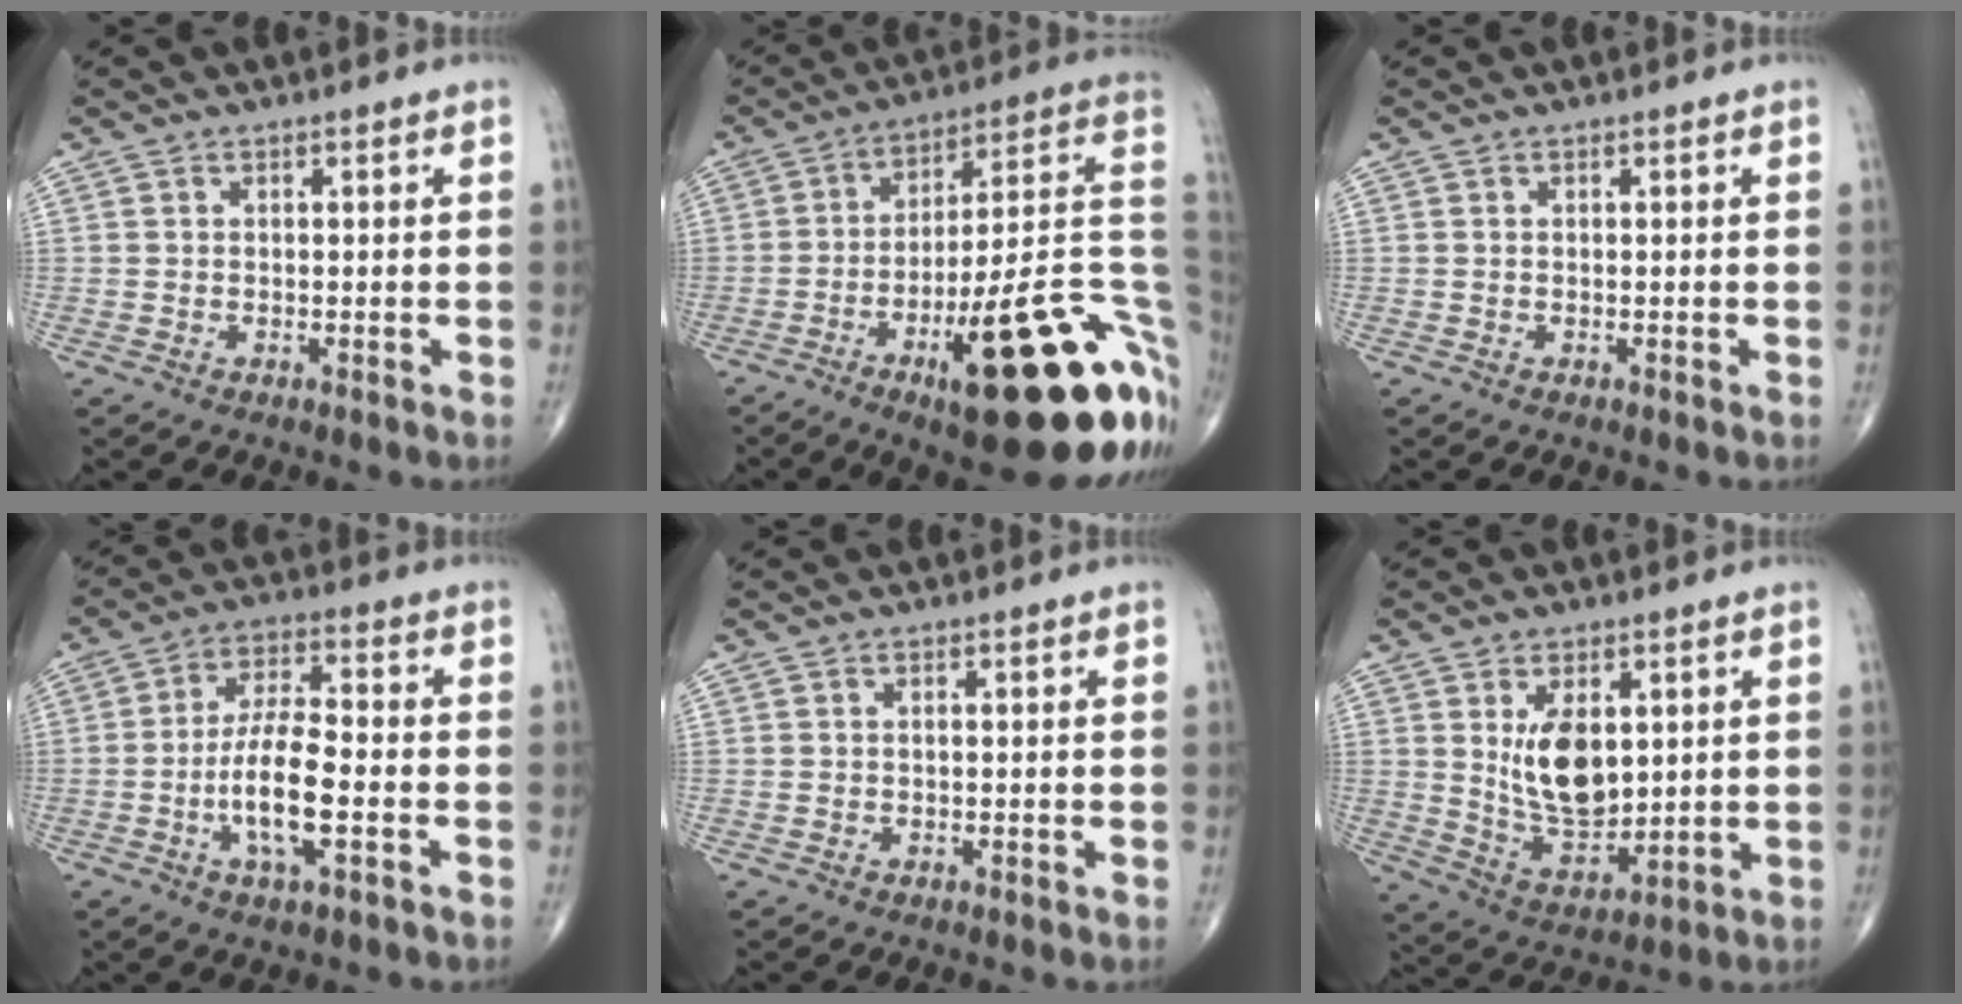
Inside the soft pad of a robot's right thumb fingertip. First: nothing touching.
{"total": 30.6, "force": [-10.7, 8.2, 27.5], "torque": [-0.300, 0.042, -0.147]}
{"total": 0.0}
{"total": 11.0, "force": [-3.0, 3.3, 10.0], "torque": [-0.192, 0.019, -0.058]}
{"total": 0.0}
{"total": 11.5, "force": [2.6, 6.5, 9.1], "torque": [-0.135, -0.025, 0.064]}